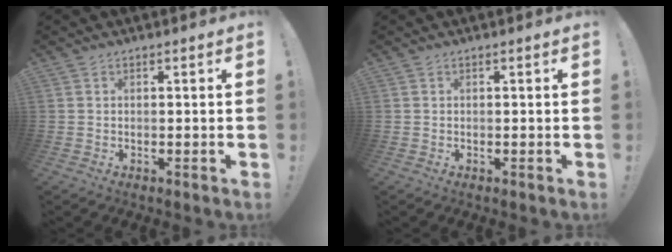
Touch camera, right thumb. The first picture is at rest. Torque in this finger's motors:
{"motor_torque": [0.00, 0.00, 0.00, 0.00, 0.00]}